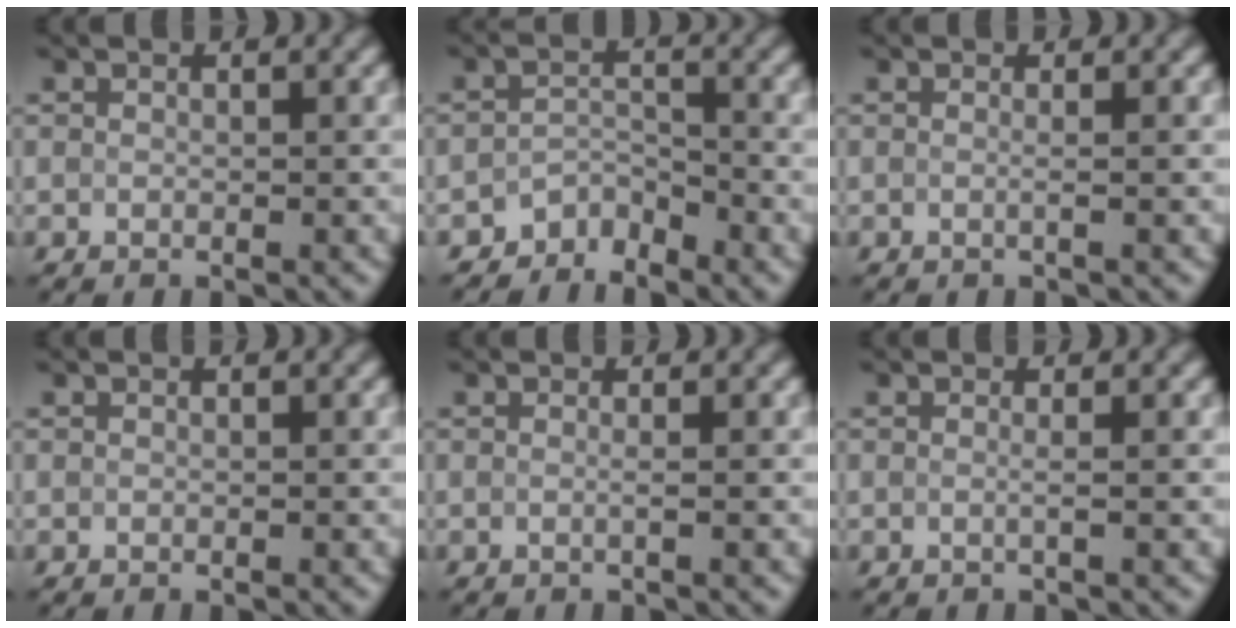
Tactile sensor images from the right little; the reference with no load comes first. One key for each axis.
{"total": 2.5, "fx": -2.3, "fy": 1.0, "fz": 0.2, "tx": 0.005, "ty": 0.009, "tz": -0.047}
{"total": 0.9, "fx": 0.0, "fy": 0.3, "fz": 0.8, "tx": -0.012, "ty": -0.004, "tz": -0.007}
{"total": 0.0}
{"total": 0.8, "fx": -0.1, "fy": 0.2, "fz": 0.8, "tx": -0.011, "ty": -0.004, "tz": -0.006}
{"total": 1.0, "fx": 0.0, "fy": 0.3, "fz": 1.0, "tx": -0.012, "ty": -0.004, "tz": -0.008}